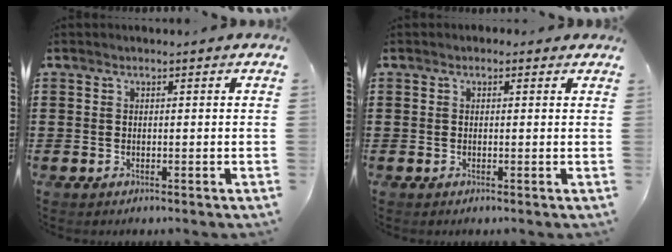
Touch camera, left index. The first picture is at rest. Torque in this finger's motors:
{"motor_torque": [2.14, 0.00, 0.43, 0.02]}